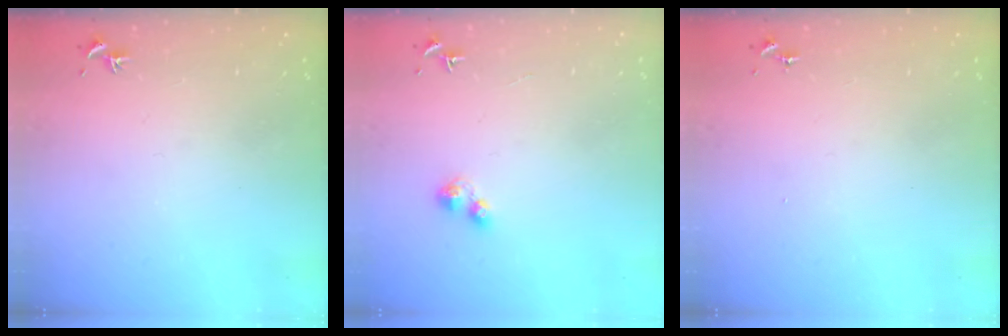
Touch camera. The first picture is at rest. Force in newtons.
{"total": 4.4, "press": 4.4, "slide": 0.3}
{"total": 0.0}